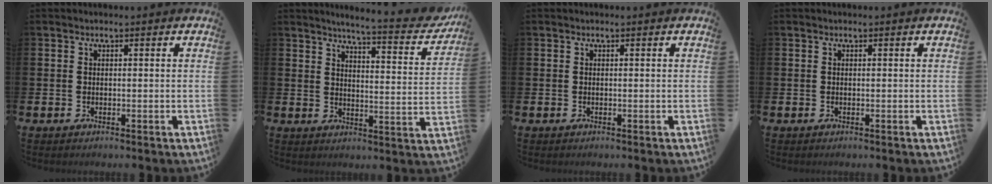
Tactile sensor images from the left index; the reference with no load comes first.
{"total": 5.2, "force": [4.9, 0.2, 1.6], "torque": [-0.043, -0.043, 0.077]}
{"total": 0.0}
{"total": 0.0}